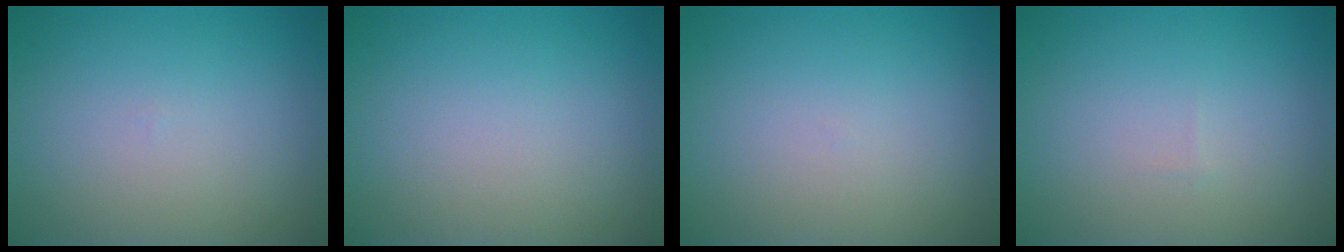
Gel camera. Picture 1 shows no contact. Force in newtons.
{"total": 0.0}
{"total": 0.0}
{"total": 0.0}